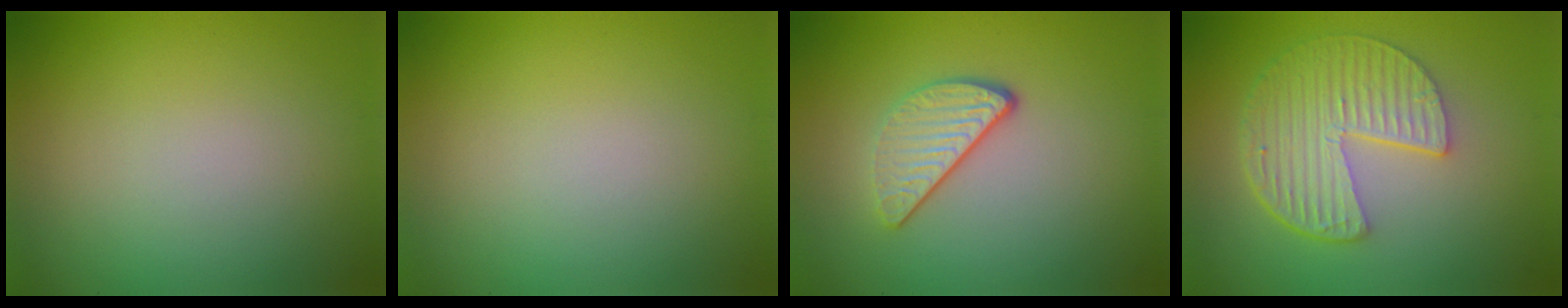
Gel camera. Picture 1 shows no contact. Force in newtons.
{"total": 0.0}
{"total": 3.1, "press": 2.5, "slide": 1.8}
{"total": 5.8, "press": 4.2, "slide": 3.9}